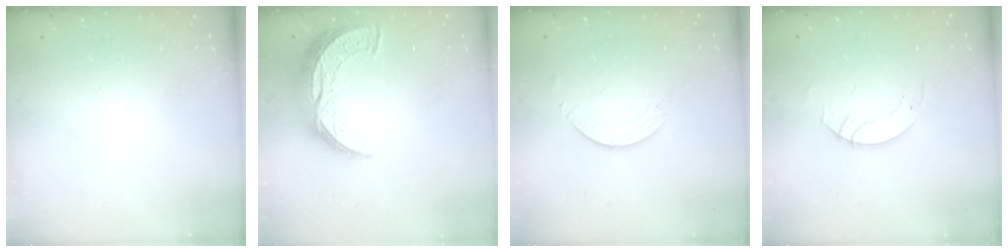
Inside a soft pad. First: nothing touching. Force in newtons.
{"total": 12.8, "press": 12.7, "slide": 1.0}
{"total": 2.0, "press": 2.0, "slide": 0.2}
{"total": 3.3, "press": 3.3, "slide": 0.2}